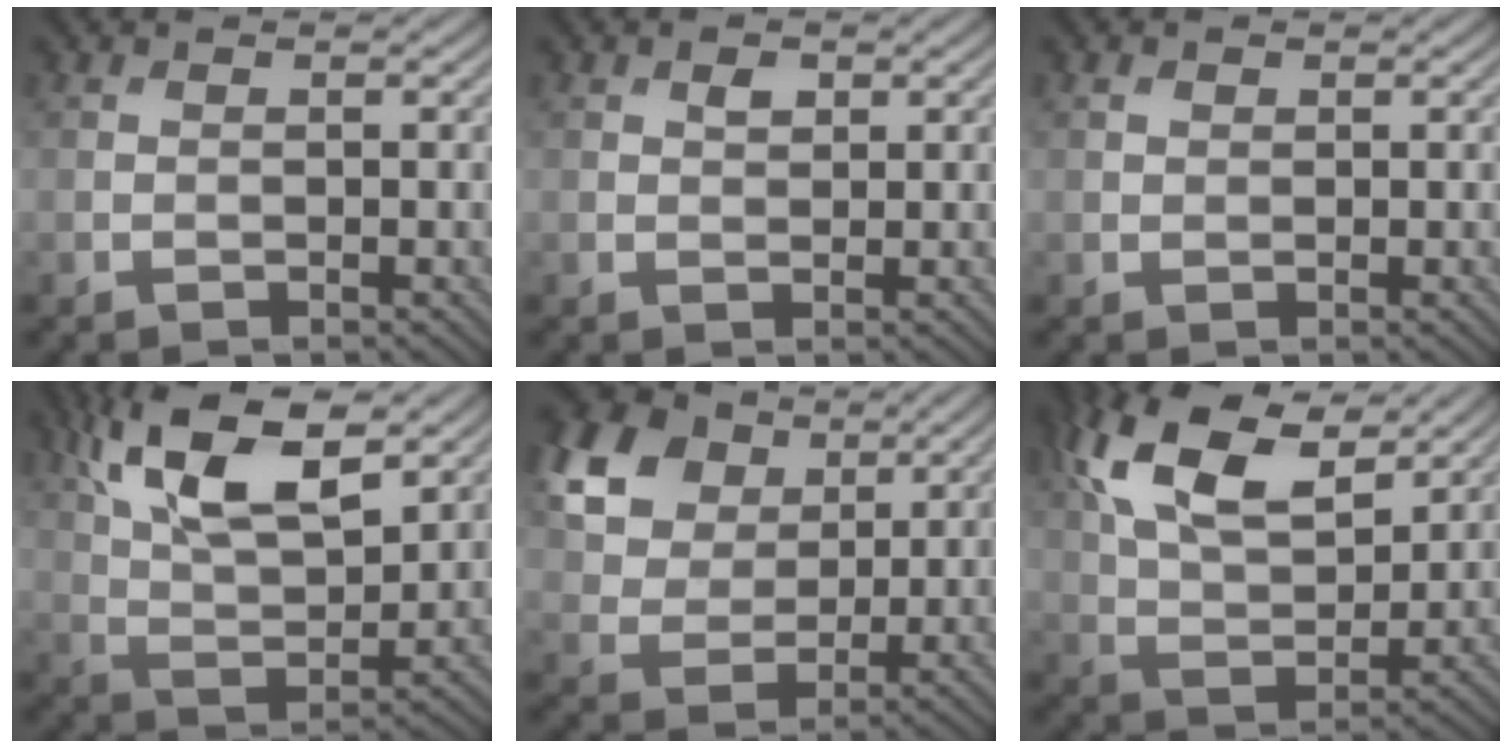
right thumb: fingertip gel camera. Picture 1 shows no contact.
{"total": 1.3, "force": [0.7, 0.8, 0.8], "torque": [-0.012, -0.001, 0.013]}
{"total": 0.9, "force": [0.5, 0.7, 0.4], "torque": [-0.008, -0.001, 0.010]}
{"total": 13.2, "force": [6.8, 5.4, 9.9], "torque": [-0.208, 0.007, 0.122]}
{"total": 18.4, "force": [9.3, 13.2, 8.8], "torque": [-0.257, 0.040, 0.195]}
{"total": 14.5, "force": [7.7, 6.8, 10.3], "torque": [-0.226, 0.013, 0.135]}